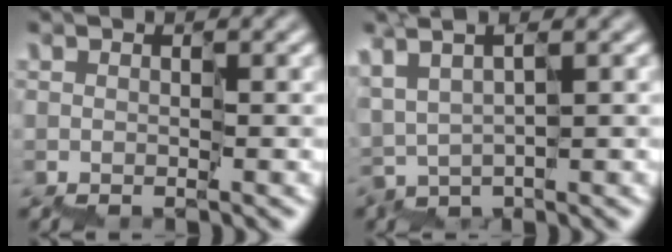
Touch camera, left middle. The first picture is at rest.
{"total": 2.1, "force": [1.7, 0.3, 1.3], "torque": [-0.043, 0.005, 0.041]}